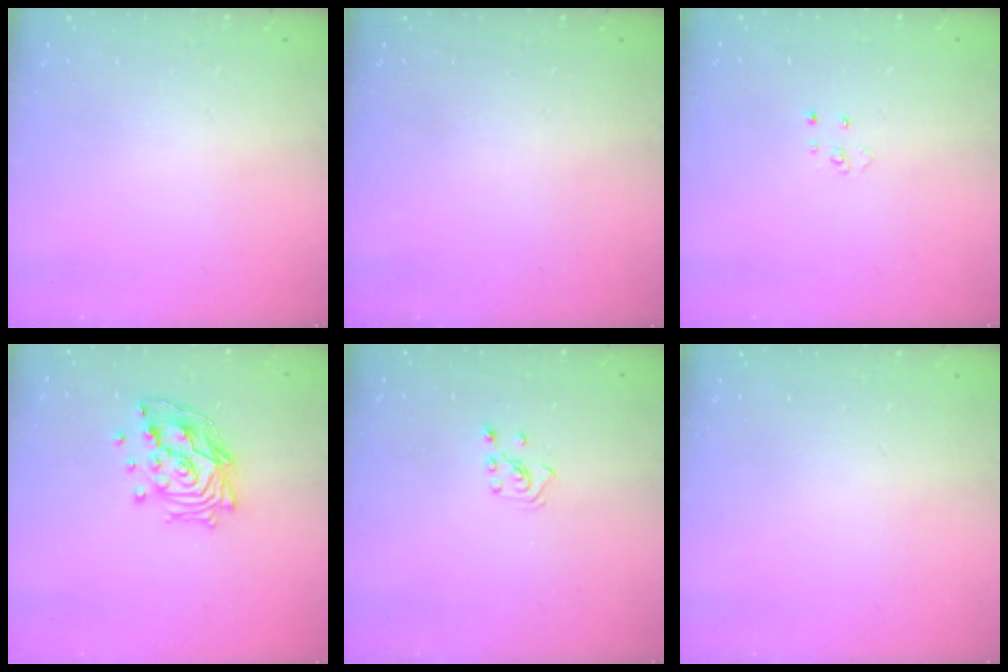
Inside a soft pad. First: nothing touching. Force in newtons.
{"total": 0.0}
{"total": 3.2, "press": 3.2, "slide": 0.3}
{"total": 14.9, "press": 14.8, "slide": 1.4}
{"total": 2.6, "press": 2.5, "slide": 0.6}
{"total": 0.0}